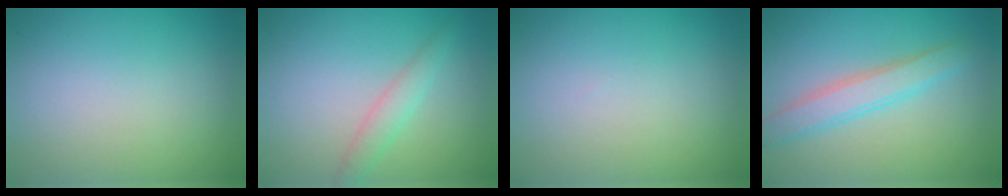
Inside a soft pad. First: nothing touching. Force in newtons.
{"total": 1.9, "press": 1.9, "slide": 0.0}
{"total": 0.0}
{"total": 3.0, "press": 3.0, "slide": 0.0}